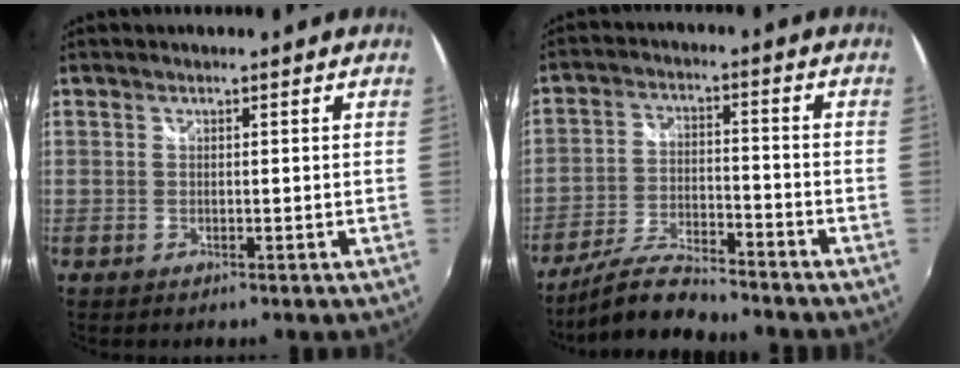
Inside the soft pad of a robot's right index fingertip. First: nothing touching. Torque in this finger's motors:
{"motor_torque": [-1.51, -0.62, -0.77, -0.13]}